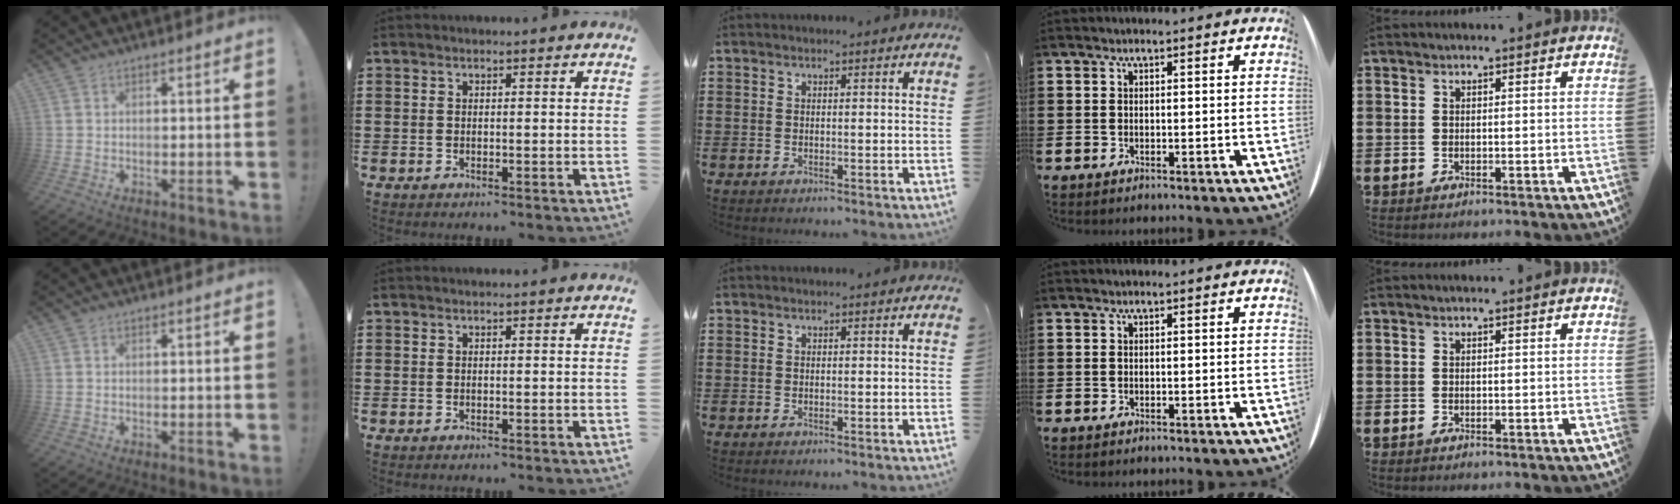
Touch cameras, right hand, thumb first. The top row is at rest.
{}